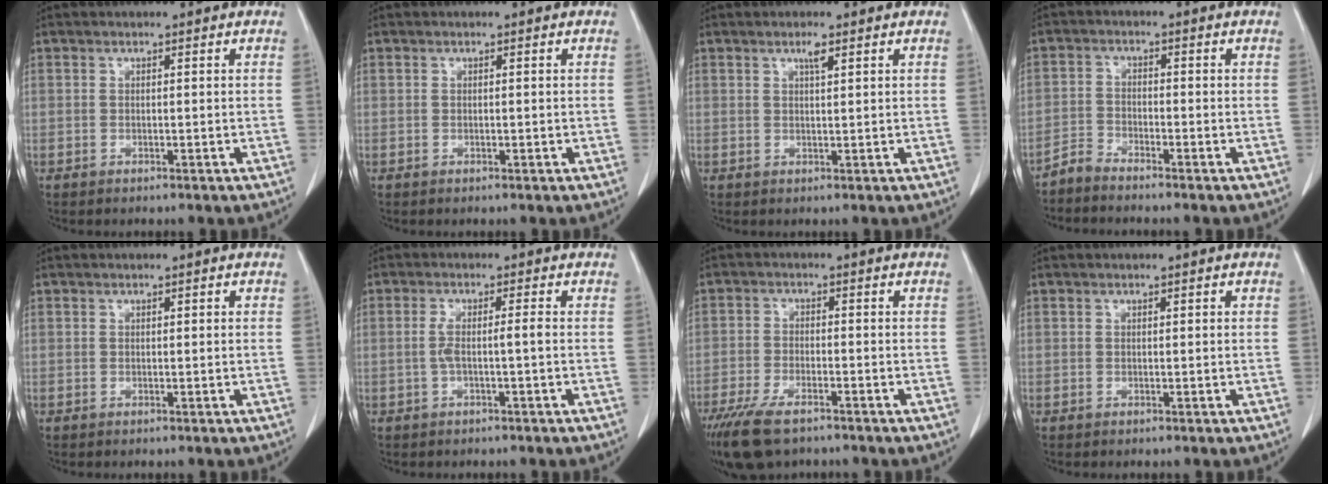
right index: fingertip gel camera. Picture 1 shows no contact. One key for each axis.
{"total": 1.0, "fx": 0.3, "fy": 0.7, "fz": 0.5, "tx": -0.015, "ty": 0.009, "tz": 0.013}
{"total": 2.0, "fx": 1.2, "fy": 0.5, "fz": 1.6, "tx": -0.031, "ty": 0.000, "tz": 0.022}
{"total": 2.9, "fx": -2.8, "fy": 0.4, "fz": 0.5, "tx": -0.012, "ty": -0.005, "tz": -0.059}
{"total": 0.9, "fx": 0.2, "fy": 0.4, "fz": 0.7, "tx": -0.018, "ty": 0.006, "tz": 0.006}
{"total": 3.5, "fx": -0.5, "fy": 0.4, "fz": 3.4, "tx": -0.071, "ty": 0.010, "tz": -0.006}
{"total": 9.7, "fx": -6.8, "fy": 3.5, "fz": 5.8, "tx": -0.112, "ty": -0.018, "tz": -0.119}
{"total": 0.7, "fx": 0.1, "fy": 0.3, "fz": 0.6, "tx": -0.016, "ty": 0.005, "tz": 0.006}